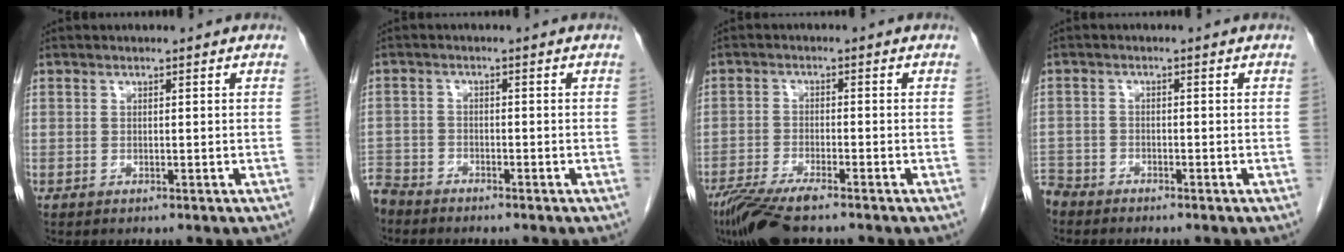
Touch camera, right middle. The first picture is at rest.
{"total": 5.6, "force": [-5.2, 2.1, 0.5], "torque": [-0.012, -0.011, -0.100]}
{"total": 8.3, "force": [-6.4, 1.1, 5.2], "torque": [-0.094, -0.021, -0.113]}
{"total": 4.7, "force": [-4.3, 1.9, 0.3], "torque": [-0.007, -0.007, -0.086]}